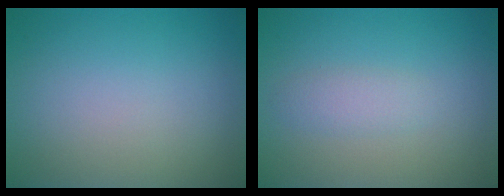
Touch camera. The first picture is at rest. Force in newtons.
{"total": 1.6, "press": 1.6, "slide": 0.1}